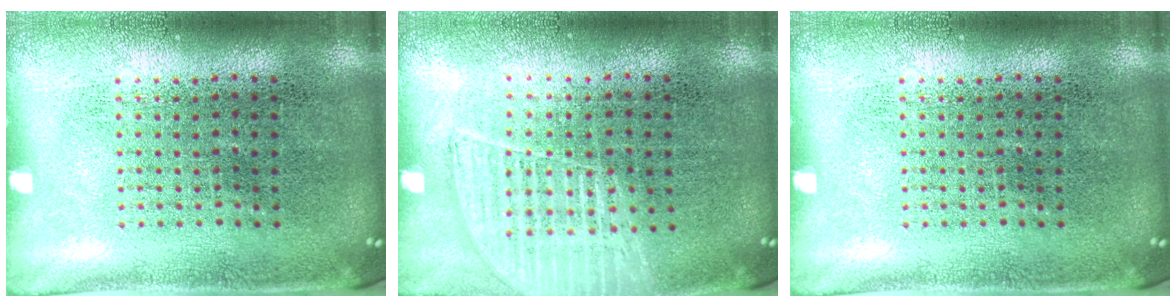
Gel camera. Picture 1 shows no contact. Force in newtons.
{"total": 1.3, "press": 1.2, "slide": 0.4}
{"total": 0.0}